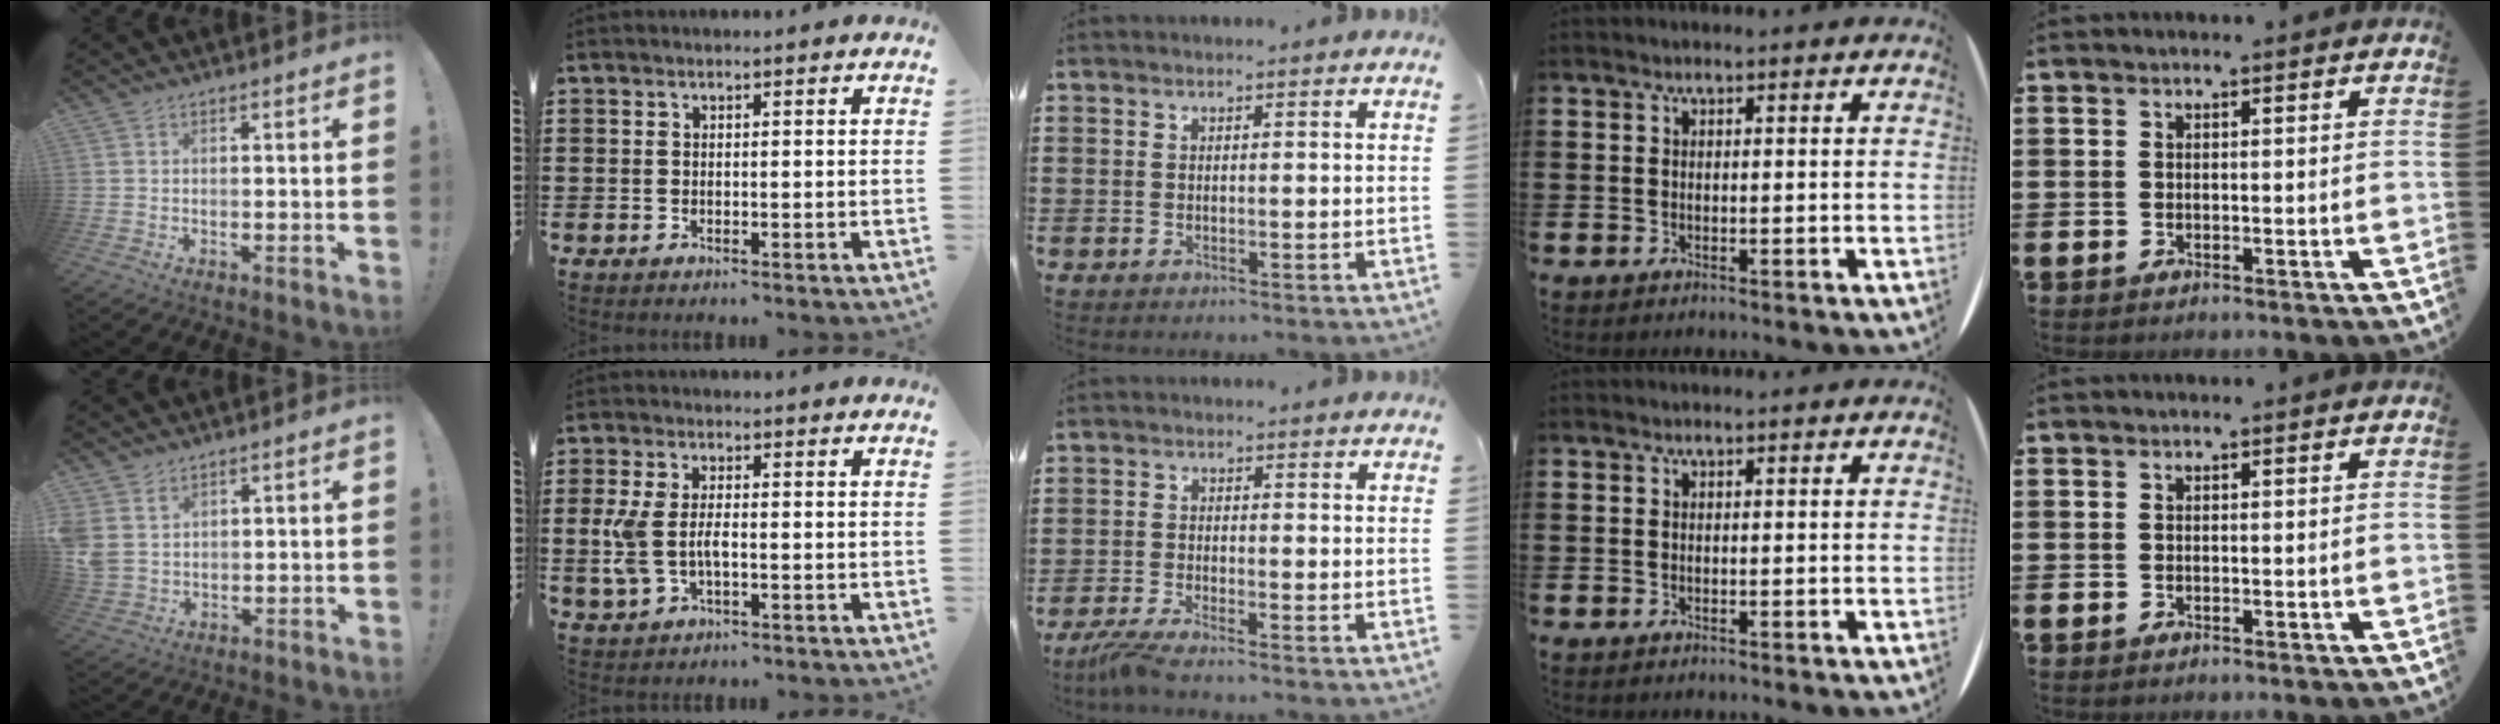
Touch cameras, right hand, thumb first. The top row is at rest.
{"thumb": {"total": 5.1, "force": [2.7, 3.7, 2.3], "torque": [-0.052, -0.012, 0.055]}, "index": {"total": 5.1, "force": [-0.6, 2.6, 4.3], "torque": [-0.116, -0.007, -0.020]}, "middle": {"total": 3.0, "force": [-2.5, -0.4, 1.6], "torque": [-0.048, -0.015, -0.053]}}